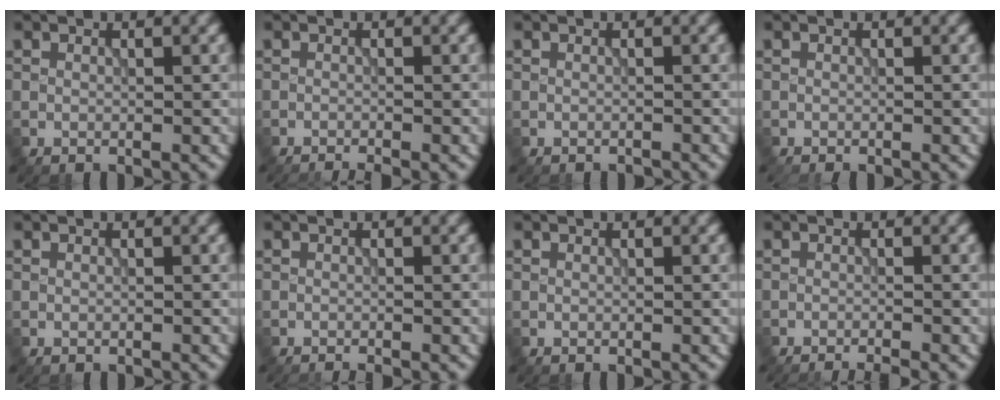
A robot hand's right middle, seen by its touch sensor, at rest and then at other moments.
{"total": 2.1, "force": [-1.8, 0.3, 1.1], "torque": [-0.014, -0.001, -0.035]}
{"total": 0.9, "force": [-0.9, 0.0, 0.0], "torque": [0.003, -0.004, -0.018]}
{"total": 0.8, "force": [-0.8, 0.1, 0.1], "torque": [0.002, -0.004, -0.014]}
{"total": 0.0}
{"total": 1.2, "force": [-1.0, 0.1, 0.5], "torque": [0.000, -0.001, -0.019]}
{"total": 0.0}
{"total": 2.8, "force": [-2.4, 0.4, 1.4], "torque": [-0.022, -0.003, -0.043]}